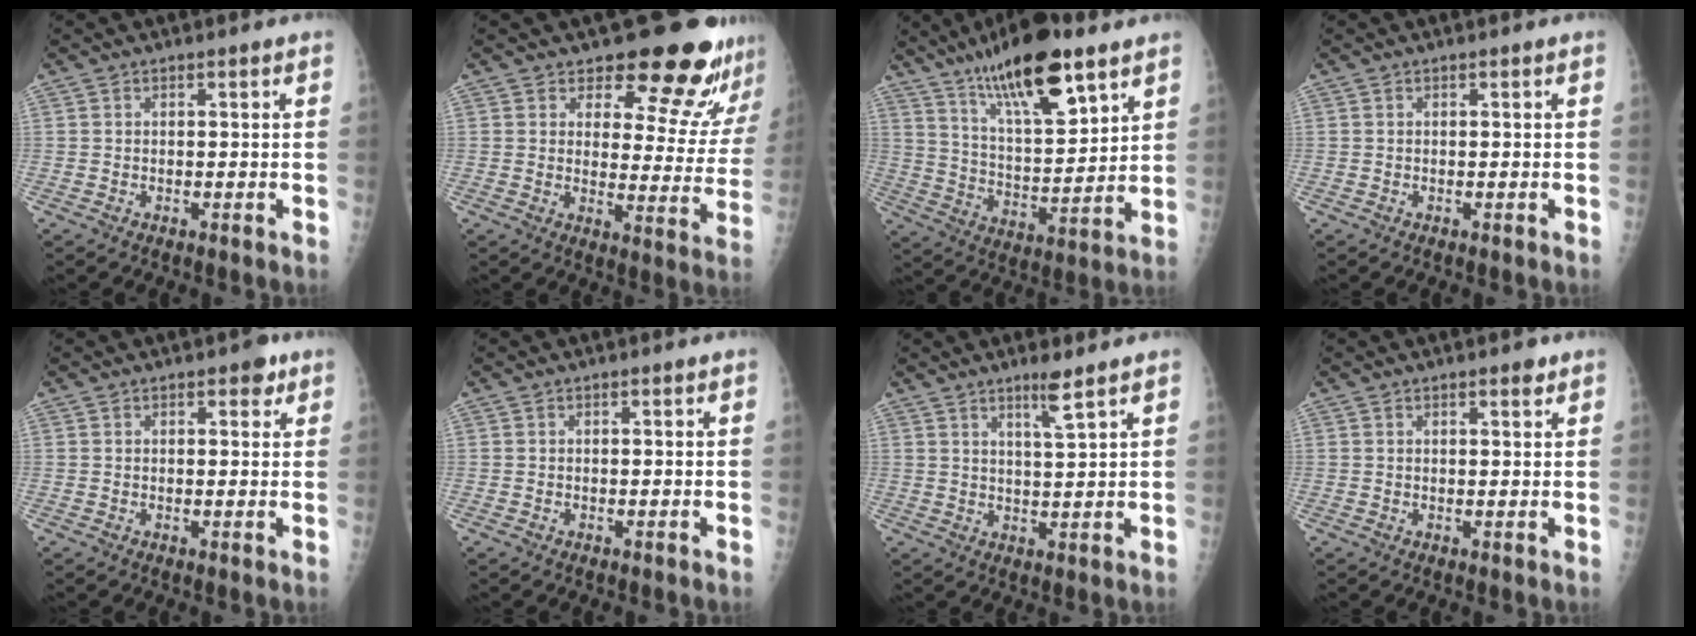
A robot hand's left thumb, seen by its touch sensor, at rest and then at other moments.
{"total": 15.3, "force": [13.5, 5.0, 5.3], "torque": [-0.011, -0.111, 0.154]}
{"total": 18.2, "force": [11.4, 5.2, 13.1], "torque": [-0.195, -0.054, 0.204]}
{"total": 0.0}
{"total": 2.6, "force": [1.5, 1.4, 1.6], "torque": [-0.003, -0.004, 0.016]}
{"total": 0.0}
{"total": 4.4, "force": [3.1, 0.0, 3.2], "torque": [-0.055, -0.026, 0.056]}
{"total": 1.7, "force": [1.2, 0.5, 1.1], "torque": [-0.008, -0.006, 0.016]}